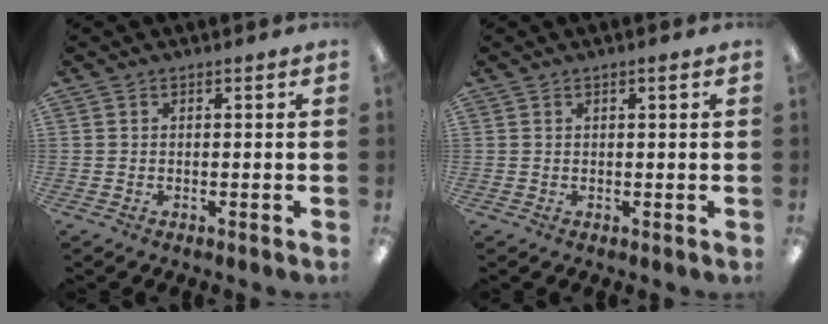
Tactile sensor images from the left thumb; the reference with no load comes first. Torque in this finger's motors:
{"motor_torque": [-0.27, -0.26, -0.59, 0.19, 0.04]}